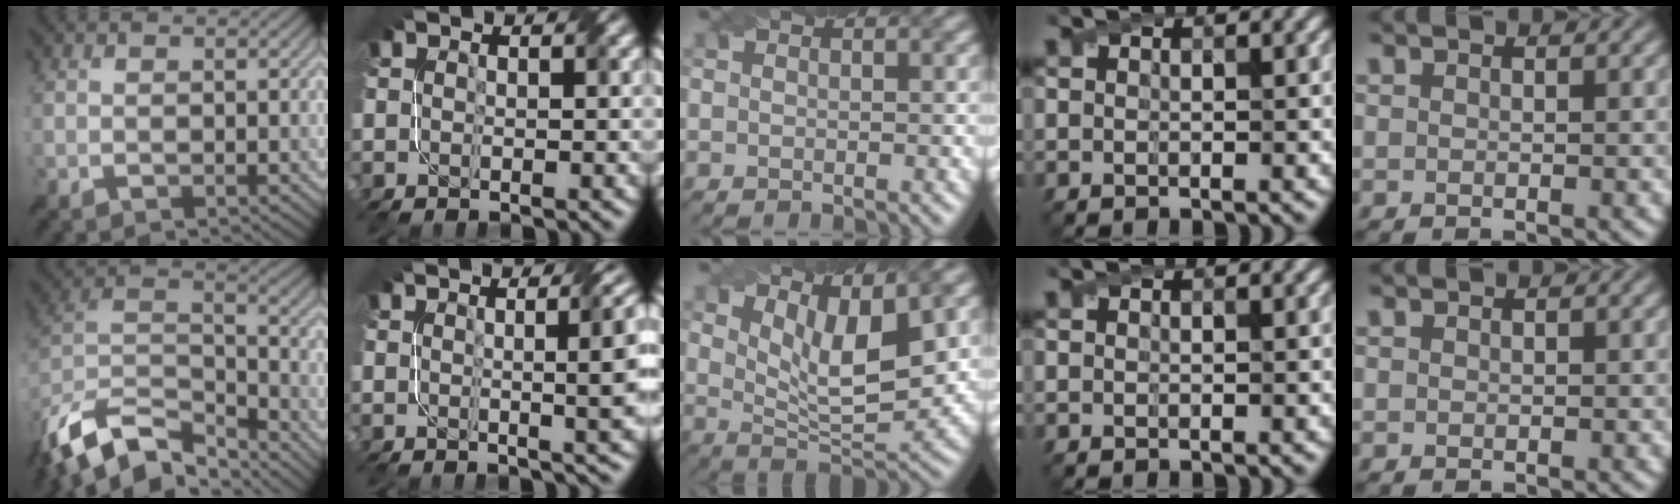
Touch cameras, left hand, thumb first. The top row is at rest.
{"thumb": {"total": 14.6, "force": [-10.6, 6.4, 7.8], "torque": [-0.203, -0.013, -0.182]}, "index": {"total": 9.1, "force": [1.4, 3.5, 8.3], "torque": [-0.050, 0.018, 0.010]}, "middle": {"total": 6.9, "force": [3.2, 2.3, 5.6], "torque": [-0.096, -0.008, 0.056]}}